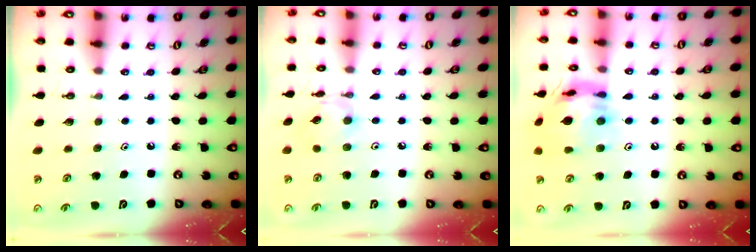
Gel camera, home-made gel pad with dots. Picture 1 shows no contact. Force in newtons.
{"total": 3.3, "press": 3.3, "slide": 0.3}
{"total": 15.8, "press": 15.7, "slide": 1.5}